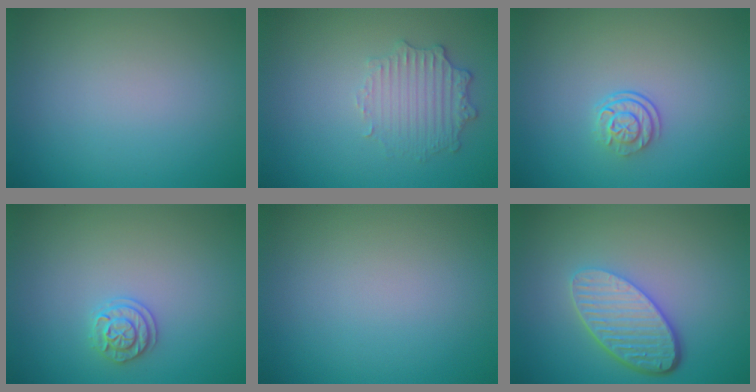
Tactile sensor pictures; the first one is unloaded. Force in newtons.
{"total": 2.6, "press": 2.5, "slide": 0.7}
{"total": 2.4, "press": 1.7, "slide": 1.6}
{"total": 1.8, "press": 1.8, "slide": 0.5}
{"total": 0.0}
{"total": 5.3, "press": 3.9, "slide": 3.6}